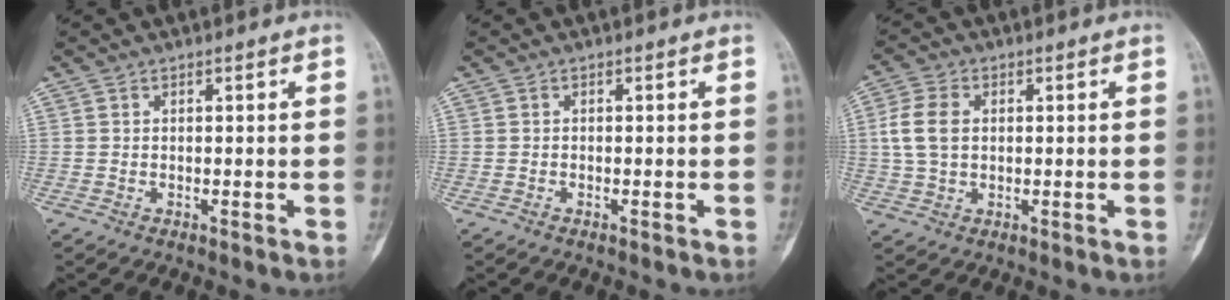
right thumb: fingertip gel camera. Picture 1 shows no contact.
{"total": 0.0}
{"total": 6.6, "force": [0.8, 4.6, 4.7], "torque": [-0.095, 0.009, 0.015]}